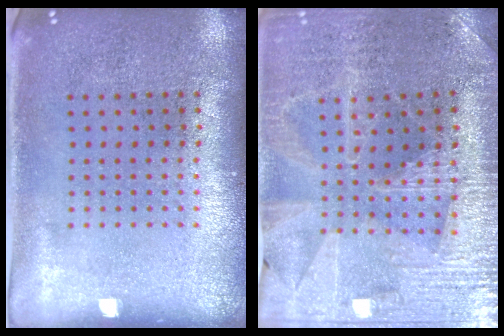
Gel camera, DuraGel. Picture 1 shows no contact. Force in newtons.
{"total": 2.9, "press": 2.9, "slide": 0.6}